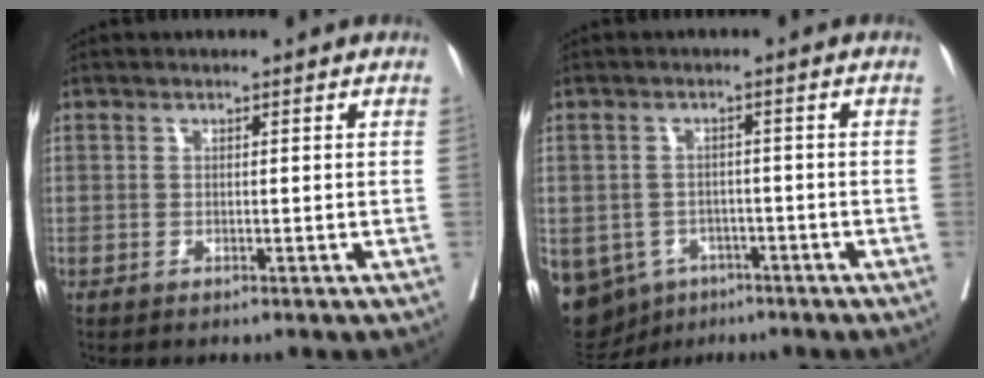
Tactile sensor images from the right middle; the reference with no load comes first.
{"total": 14.7, "force": [-6.7, 12.0, 5.2], "torque": [-0.154, 0.007, -0.082]}